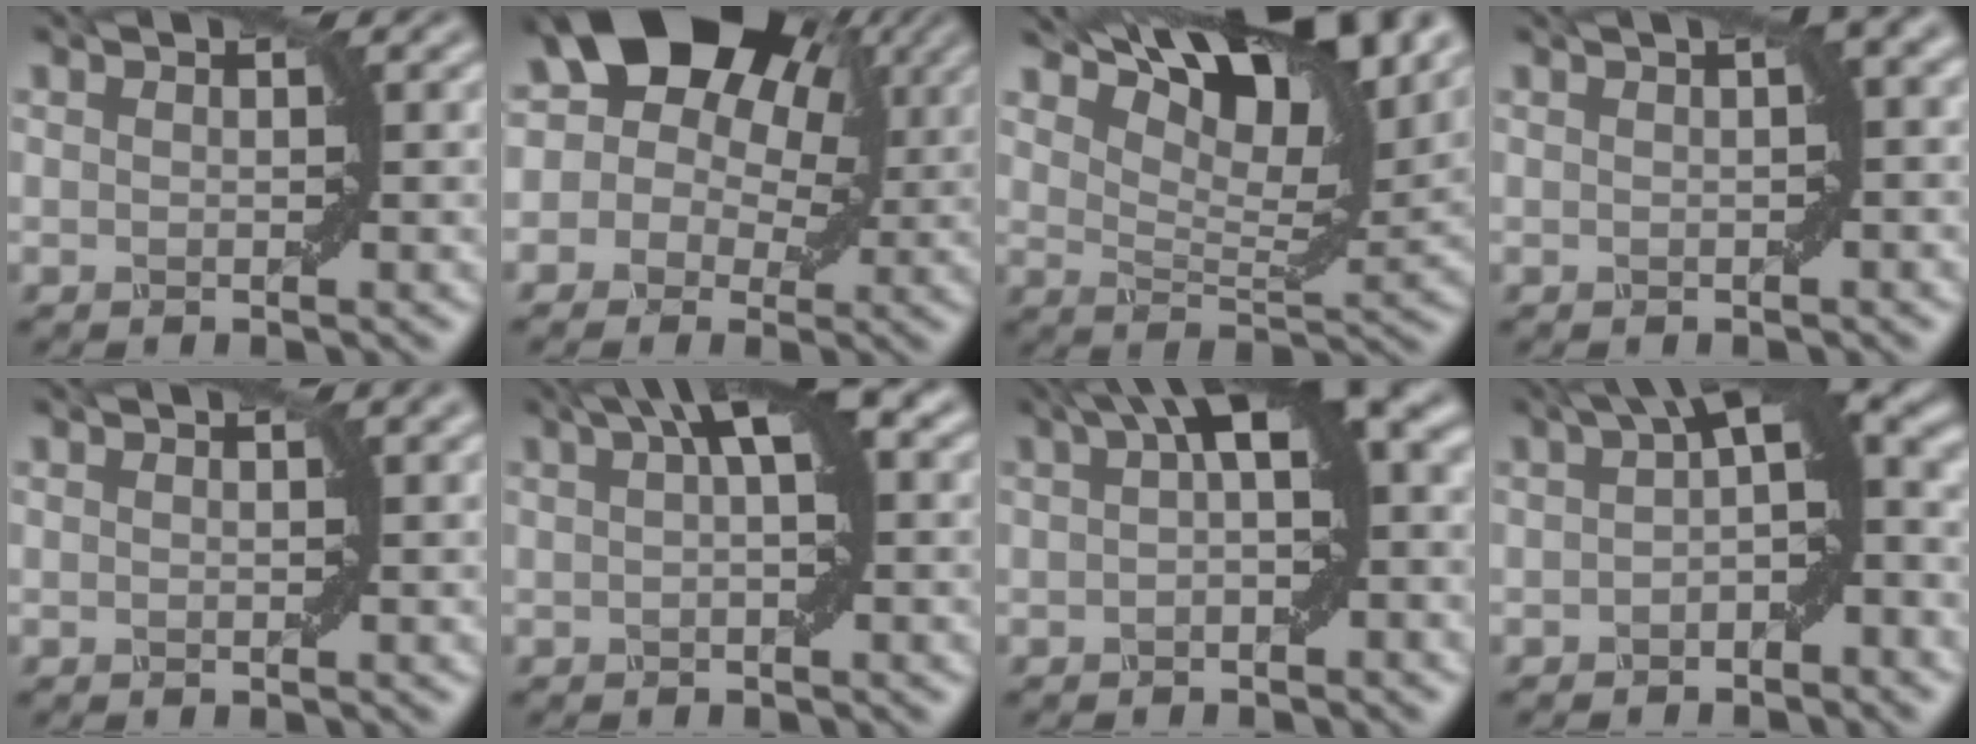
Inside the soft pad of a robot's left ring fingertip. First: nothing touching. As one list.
[{"total": 16.1, "force": [6.7, 11.1, 9.5], "torque": [-0.142, 0.070, 0.077]}, {"total": 11.7, "force": [8.3, 3.6, 7.4], "torque": [-0.117, 0.013, 0.123]}, {"total": 2.4, "force": [0.5, 0.5, 2.3], "torque": [-0.025, 0.013, 0.010]}, {"total": 0.9, "force": [0.5, 0.2, 0.7], "torque": [-0.007, 0.001, 0.004]}, {"total": 4.9, "force": [1.6, 1.2, 4.4], "torque": [-0.058, 0.018, 0.022]}, {"total": 8.2, "force": [2.3, 2.8, 7.4], "torque": [-0.100, 0.029, 0.032]}, {"total": 7.8, "force": [1.0, 2.6, 7.2], "torque": [-0.087, 0.024, 0.009]}]